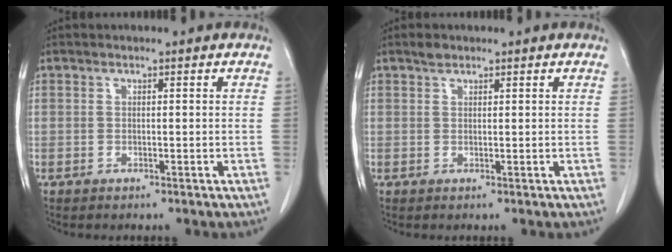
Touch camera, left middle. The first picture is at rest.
{"total": 1.2, "force": [1.0, 0.6, 0.4], "torque": [-0.012, 0.003, 0.018]}